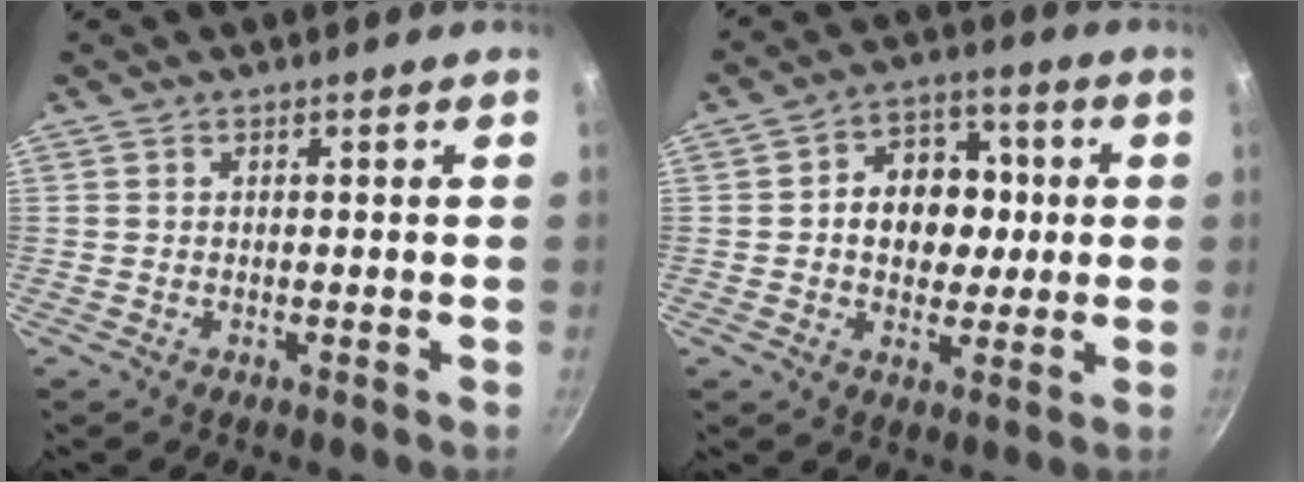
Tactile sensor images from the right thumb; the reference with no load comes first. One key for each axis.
{"total": 11.8, "fx": 0.7, "fy": 9.4, "fz": 7.2, "tx": -0.061, "ty": 0.013, "tz": 0.003}